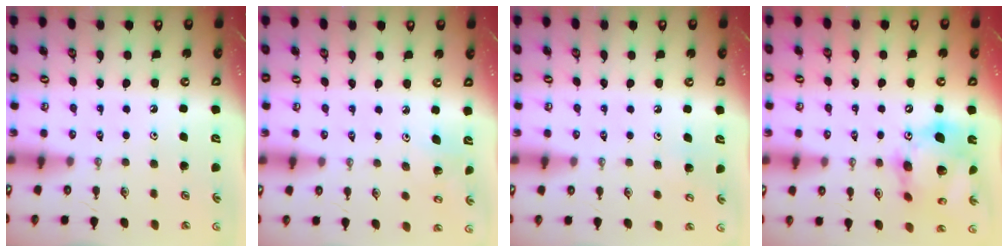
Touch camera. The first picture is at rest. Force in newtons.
{"total": 5.2, "press": 5.1, "slide": 0.9}
{"total": 5.1, "press": 5.1, "slide": 0.6}
{"total": 19.2, "press": 19.0, "slide": 3.2}